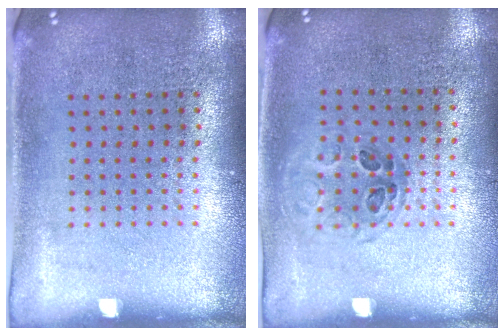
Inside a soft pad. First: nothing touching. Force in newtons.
{"total": 0.9, "press": 0.7, "slide": 0.5}